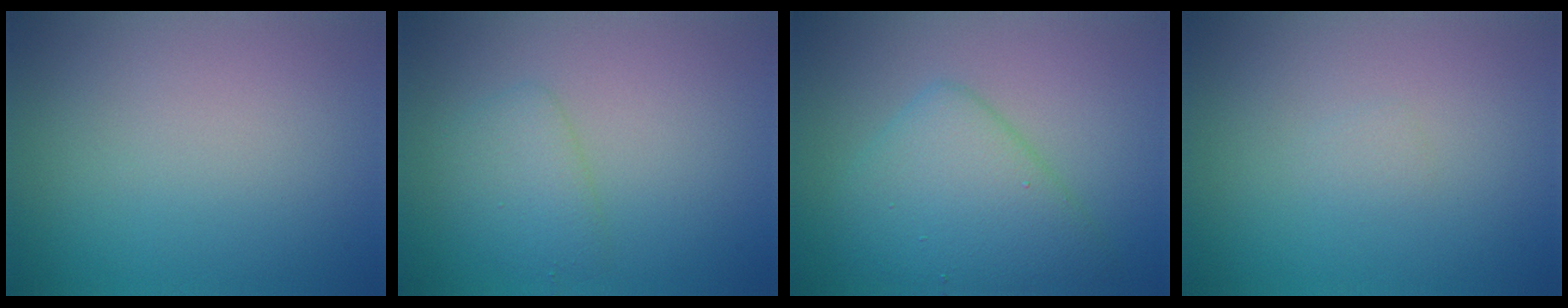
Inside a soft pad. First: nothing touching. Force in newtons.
{"total": 2.2, "press": 2.2, "slide": 0.2}
{"total": 5.5, "press": 5.5, "slide": 0.1}
{"total": 0.6, "press": 0.6, "slide": 0.0}